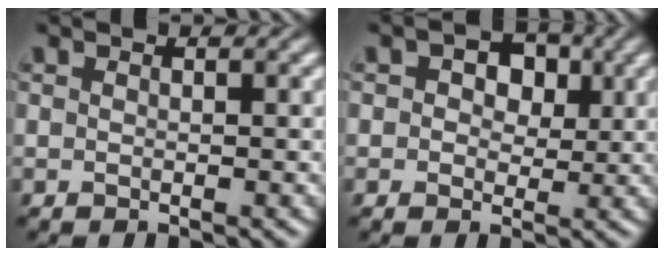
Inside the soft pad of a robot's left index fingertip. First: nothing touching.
{"total": 4.1, "force": [1.3, 3.0, 2.6], "torque": [-0.022, 0.008, -0.005]}